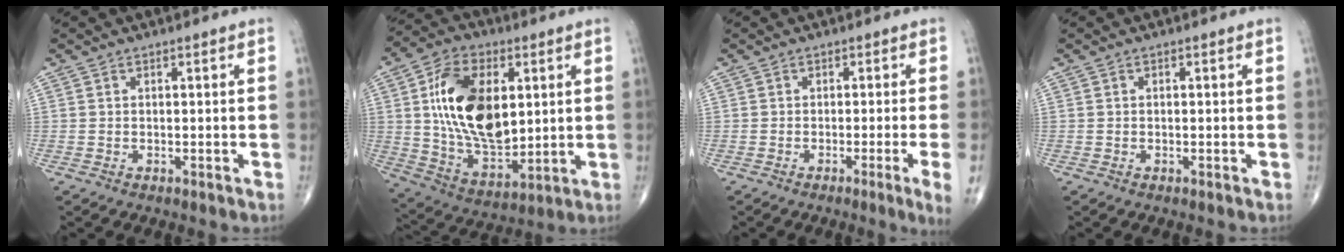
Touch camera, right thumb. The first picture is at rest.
{"total": 20.4, "force": [3.8, 11.9, 16.1], "torque": [-0.262, -0.020, 0.074]}
{"total": 4.6, "force": [-1.7, -0.8, 4.2], "torque": [-0.071, -0.010, -0.028]}
{"total": 0.0}